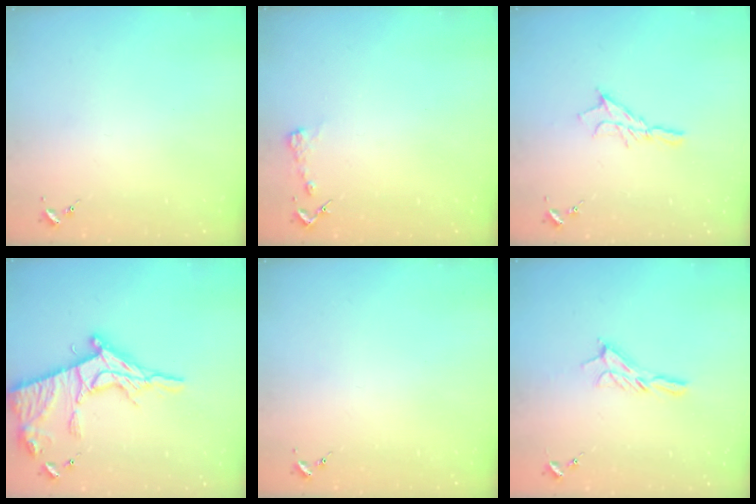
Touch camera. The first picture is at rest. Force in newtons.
{"total": 3.1, "press": 3.1, "slide": 0.2}
{"total": 8.5, "press": 8.4, "slide": 0.6}
{"total": 19.5, "press": 19.5, "slide": 1.5}
{"total": 0.0}
{"total": 8.3, "press": 8.2, "slide": 0.5}